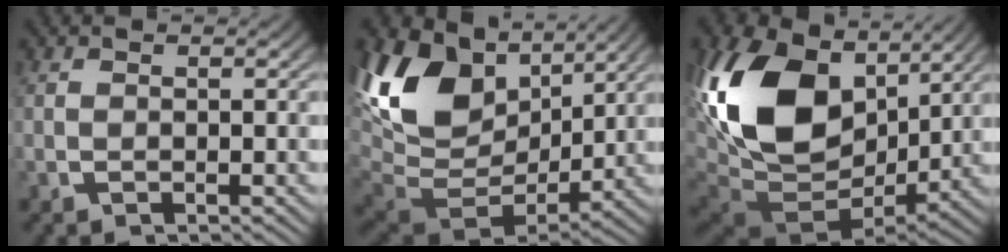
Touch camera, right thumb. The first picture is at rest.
{"total": 14.3, "force": [1.5, 9.8, 10.3], "torque": [-0.259, -0.050, 0.044]}
{"total": 18.0, "force": [0.5, 12.0, 13.5], "torque": [-0.325, -0.069, 0.036]}